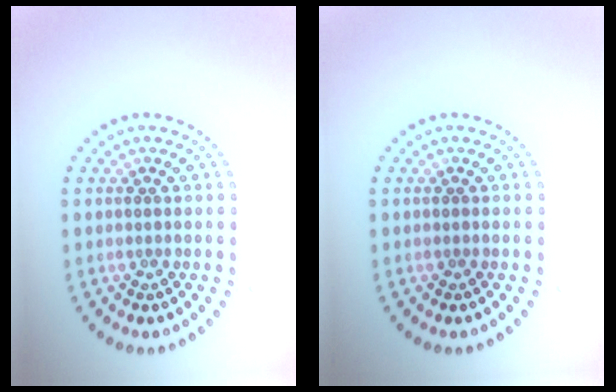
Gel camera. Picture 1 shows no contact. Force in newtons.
{"total": 0.0}